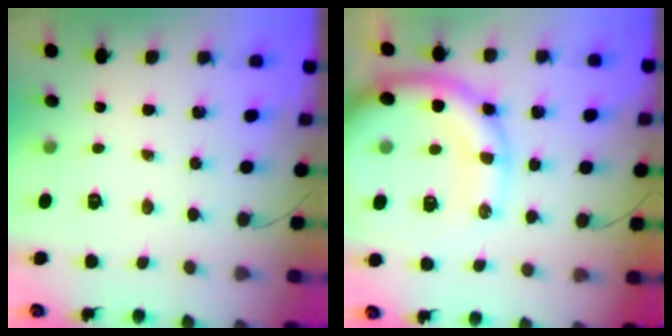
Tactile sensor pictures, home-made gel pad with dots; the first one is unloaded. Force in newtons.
{"total": 16.7, "press": 16.5, "slide": 2.7}